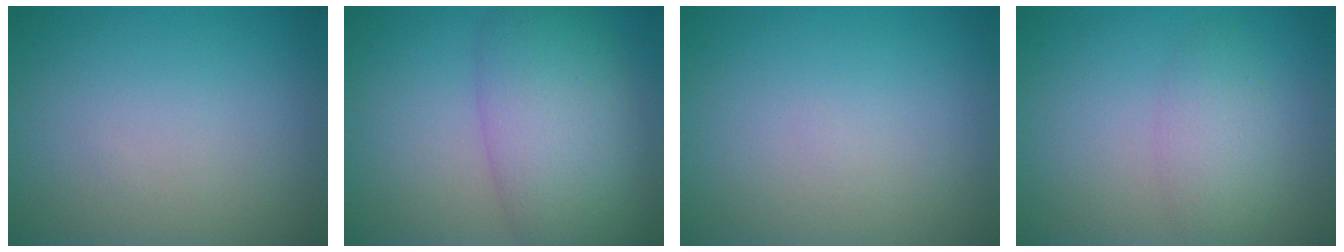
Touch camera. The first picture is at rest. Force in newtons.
{"total": 8.3, "press": 8.3, "slide": 0.3}
{"total": 0.0}
{"total": 2.7, "press": 2.7, "slide": 0.2}